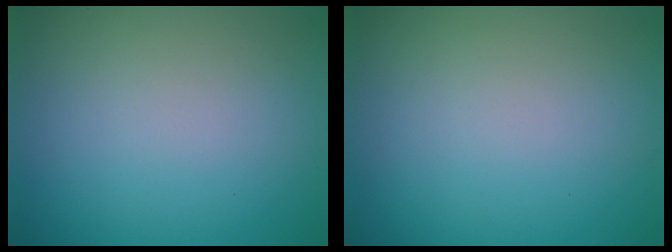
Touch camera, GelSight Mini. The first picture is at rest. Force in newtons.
{"total": 0.0}